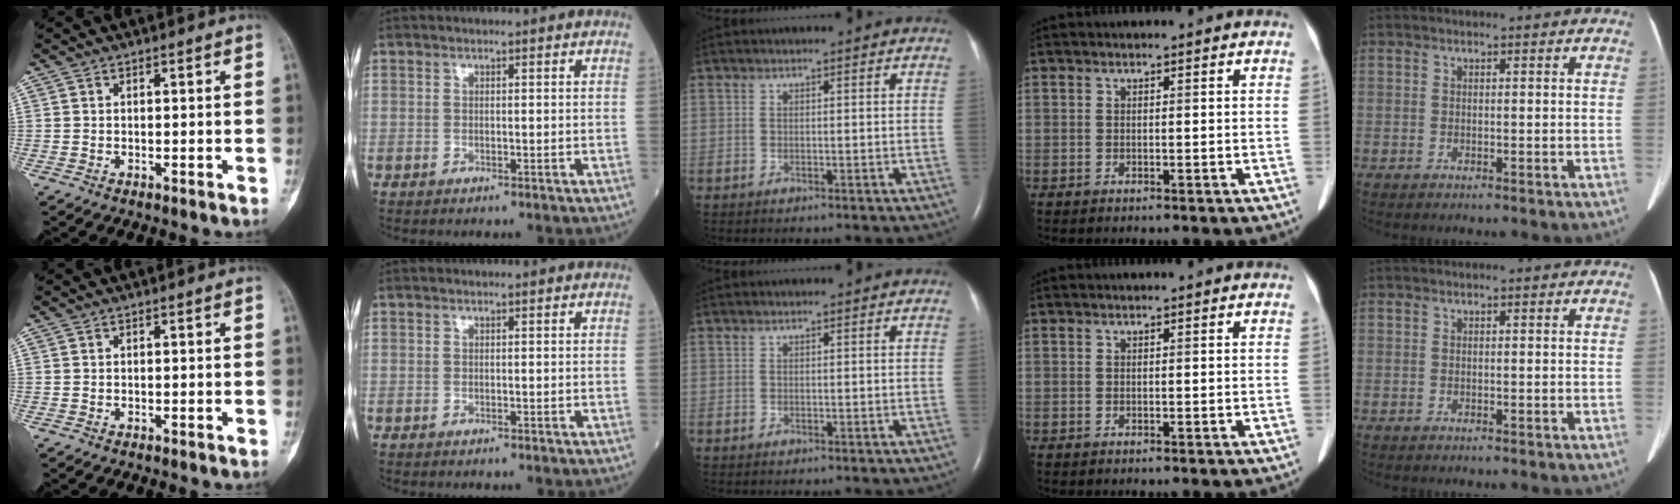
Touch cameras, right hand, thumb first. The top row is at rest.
{}